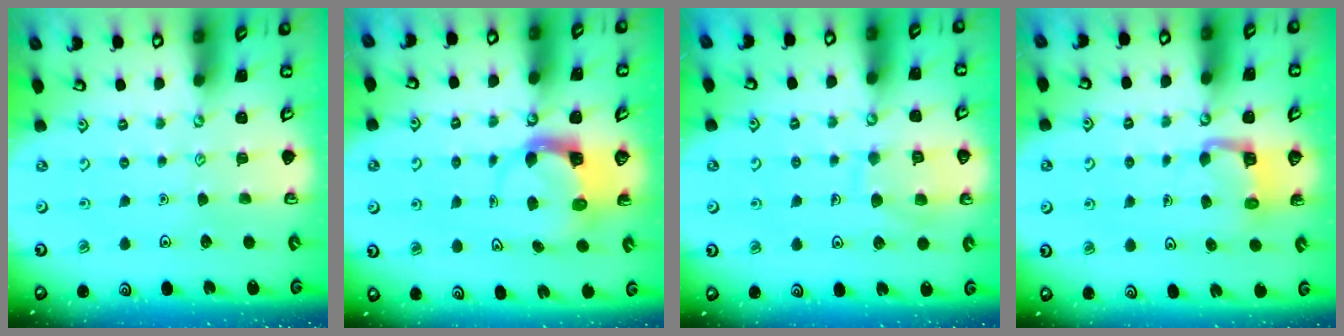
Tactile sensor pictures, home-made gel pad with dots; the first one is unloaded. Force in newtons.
{"total": 3.7, "press": 3.6, "slide": 0.6}
{"total": 10.1, "press": 10.1, "slide": 0.9}
{"total": 4.2, "press": 4.2, "slide": 0.2}